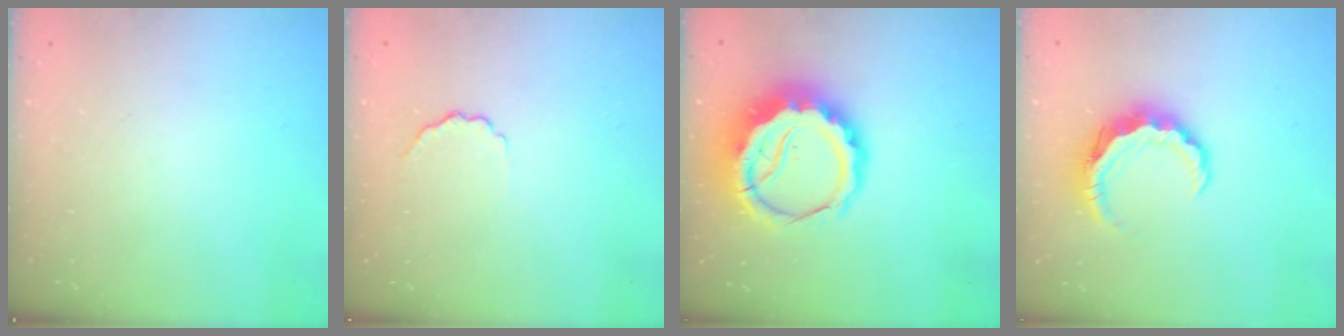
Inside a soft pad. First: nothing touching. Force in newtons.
{"total": 4.0, "press": 3.9, "slide": 0.9}
{"total": 13.1, "press": 12.7, "slide": 3.1}
{"total": 8.0, "press": 7.9, "slide": 1.1}